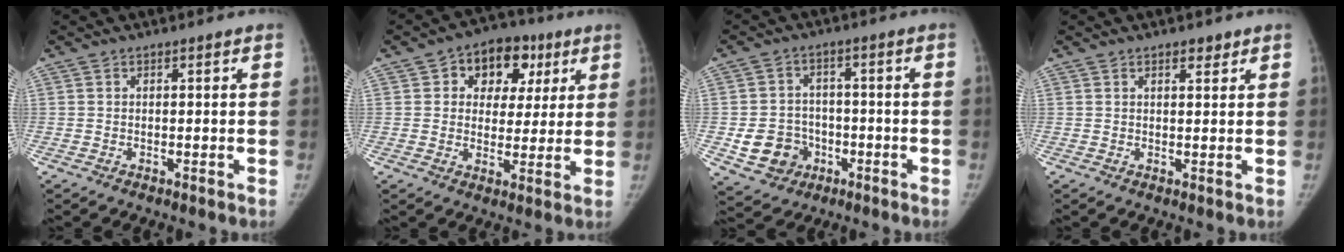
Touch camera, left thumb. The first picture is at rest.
{"total": 12.3, "force": [4.6, 9.1, 6.9], "torque": [-0.045, 0.006, 0.063]}
{"total": 9.1, "force": [-2.8, 8.0, 3.2], "torque": [-0.031, 0.022, -0.036]}
{"total": 2.0, "force": [1.4, 0.9, 1.1], "torque": [-0.008, -0.007, 0.020]}